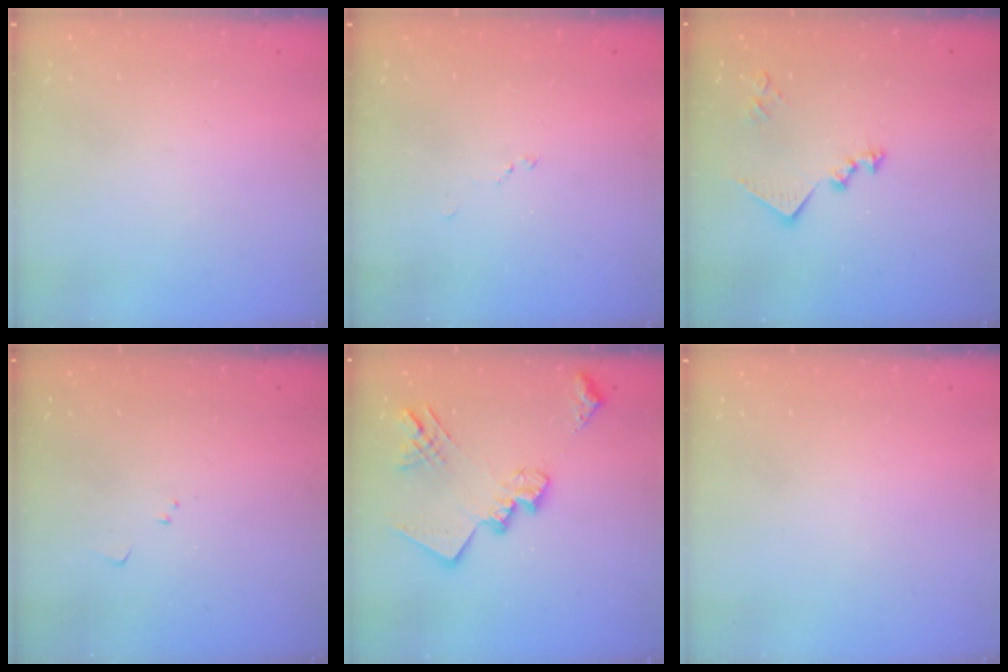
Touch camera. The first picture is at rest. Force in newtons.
{"total": 6.1, "press": 6.1, "slide": 0.7}
{"total": 11.3, "press": 11.3, "slide": 0.9}
{"total": 5.8, "press": 5.7, "slide": 0.7}
{"total": 17.7, "press": 17.7, "slide": 0.8}
{"total": 0.0}